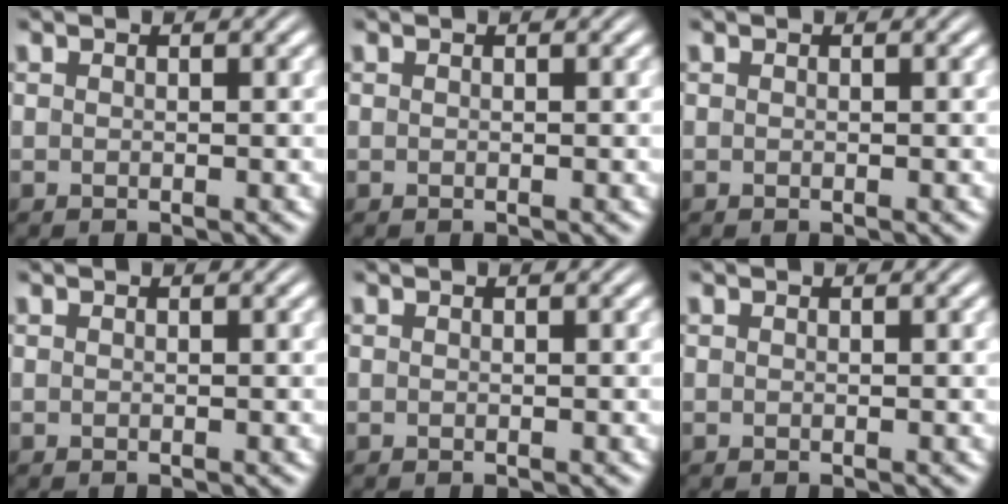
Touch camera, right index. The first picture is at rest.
{"total": 0.0}
{"total": 0.0}
{"total": 0.0}
{"total": 0.0}
{"total": 0.0}